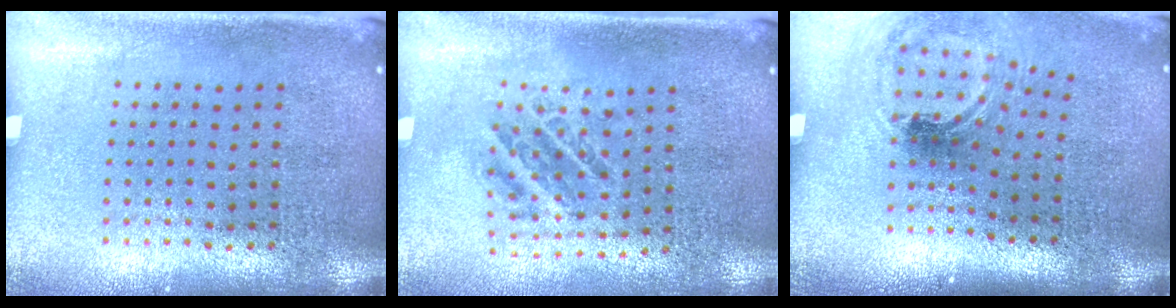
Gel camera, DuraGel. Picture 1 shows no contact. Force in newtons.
{"total": 1.0, "press": 1.0, "slide": 0.2}
{"total": 1.3, "press": 1.0, "slide": 0.7}